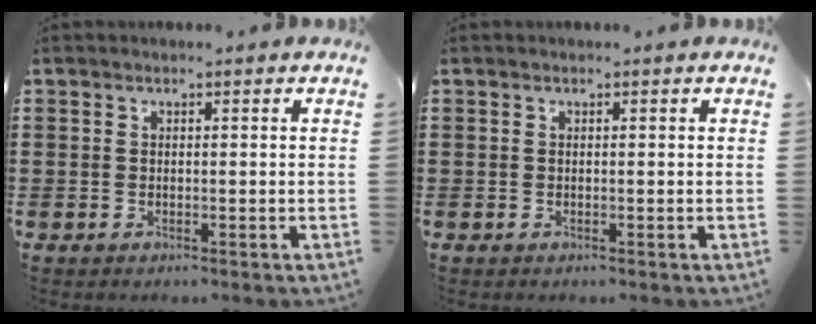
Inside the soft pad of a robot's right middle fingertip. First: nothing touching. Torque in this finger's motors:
{"motor_torque": [-0.02, -0.08, -0.01, 0.00]}